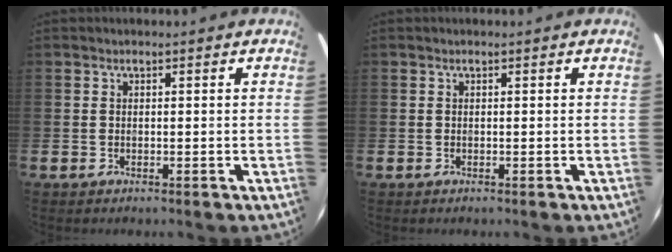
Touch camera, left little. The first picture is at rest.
{"total": 0.0}